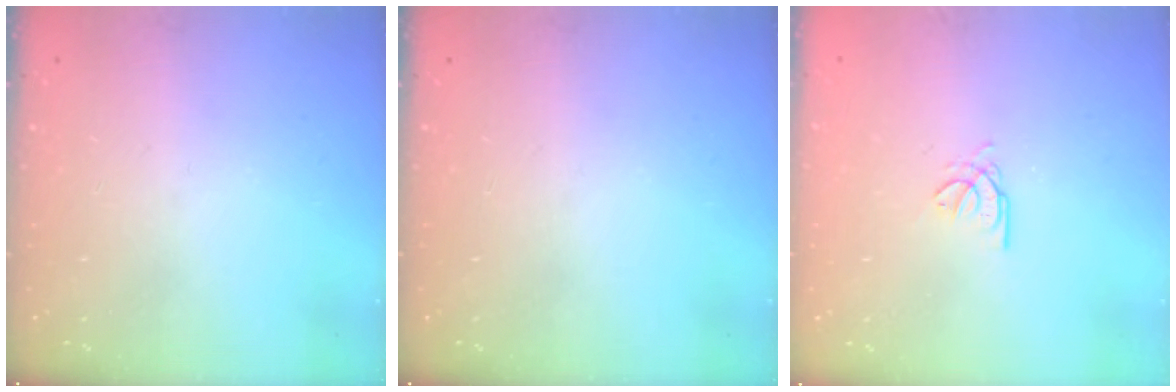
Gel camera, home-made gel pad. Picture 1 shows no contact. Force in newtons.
{"total": 0.0}
{"total": 2.7, "press": 2.7, "slide": 0.4}